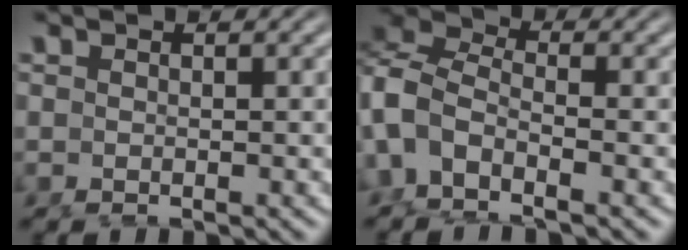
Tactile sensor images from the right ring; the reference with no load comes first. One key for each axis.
{"total": 8.9, "fx": -0.9, "fy": 7.6, "fz": 4.5, "tx": -0.126, "ty": -0.016, "tz": -0.026}